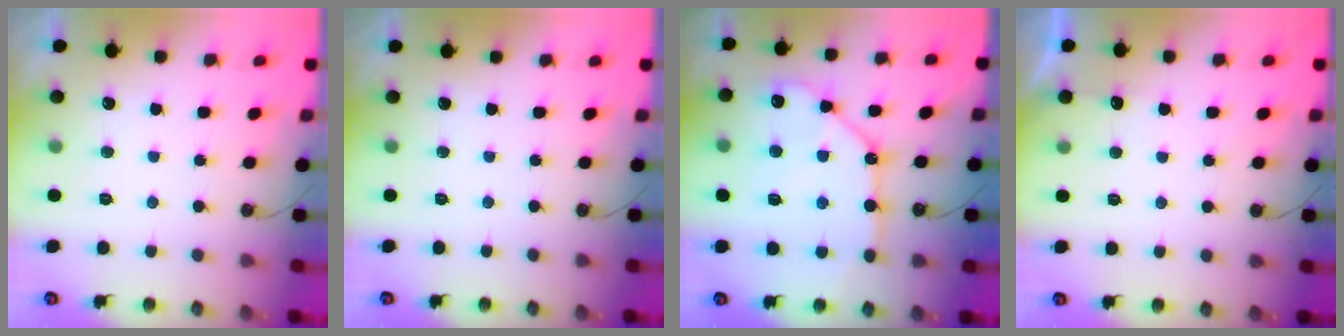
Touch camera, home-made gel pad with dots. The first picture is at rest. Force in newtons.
{"total": 0.0}
{"total": 13.2, "press": 13.1, "slide": 1.9}
{"total": 2.7, "press": 2.7, "slide": 0.3}